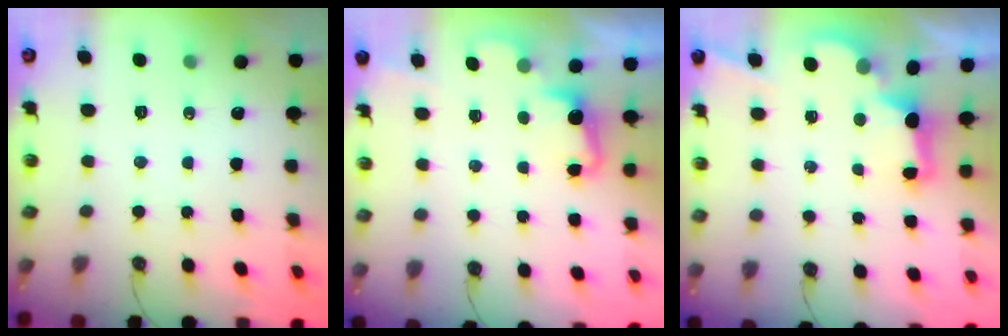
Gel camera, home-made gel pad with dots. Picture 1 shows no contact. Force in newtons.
{"total": 2.2, "press": 2.0, "slide": 1.0}
{"total": 2.8, "press": 2.7, "slide": 0.9}